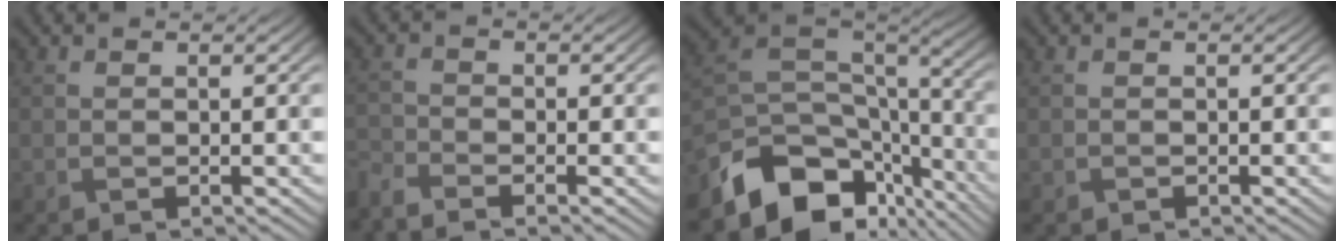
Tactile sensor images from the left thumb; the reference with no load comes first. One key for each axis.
{"total": 3.2, "fx": -3.0, "fy": 0.3, "fz": 1.0, "tx": -0.029, "ty": -0.009, "tz": -0.073}
{"total": 13.4, "fx": -7.6, "fy": 8.4, "fz": 7.2, "tx": -0.181, "ty": -0.032, "tz": -0.113}
{"total": 0.0}